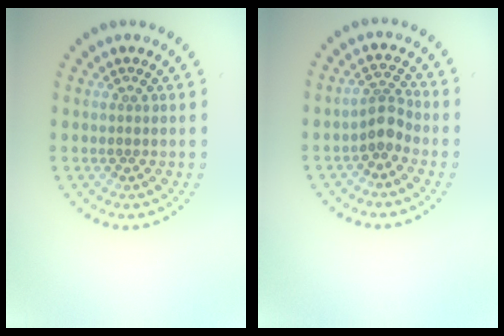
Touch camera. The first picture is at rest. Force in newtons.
{"total": 2.3, "press": 1.9, "slide": 1.4}